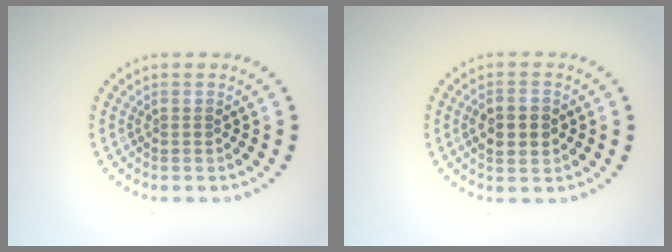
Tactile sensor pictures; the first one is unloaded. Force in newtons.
{"total": 3.7, "press": 3.7, "slide": 0.0}